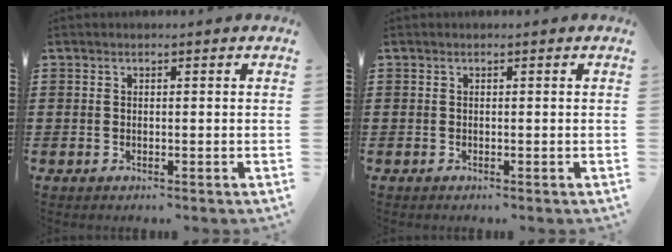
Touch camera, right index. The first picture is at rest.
{"total": 0.0}